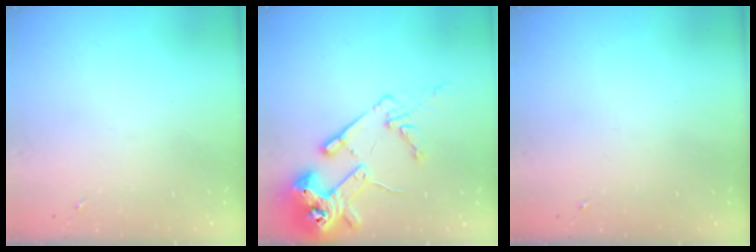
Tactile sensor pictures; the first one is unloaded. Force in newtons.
{"total": 16.9, "press": 16.8, "slide": 1.8}
{"total": 0.0}